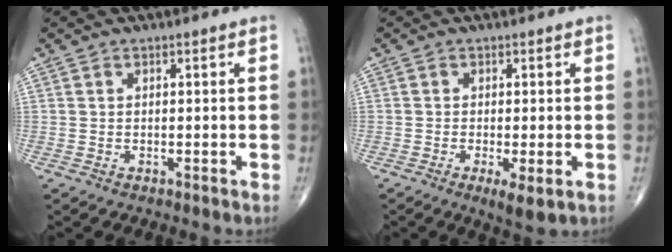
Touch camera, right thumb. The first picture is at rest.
{"total": 4.0, "force": [-1.4, 1.0, 3.6], "torque": [-0.066, -0.013, -0.023]}